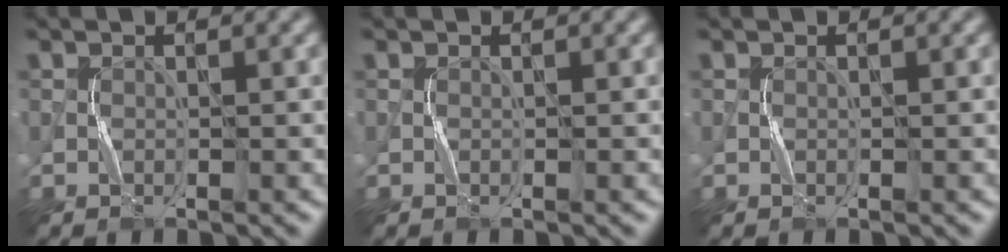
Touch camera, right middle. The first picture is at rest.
{"total": 0.0}
{"total": 0.0}